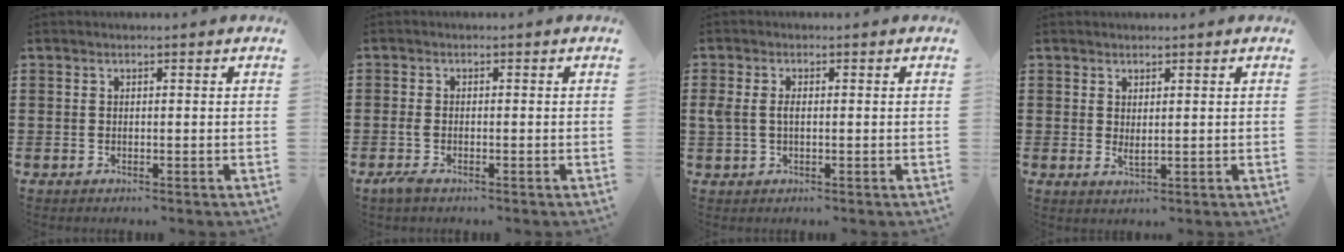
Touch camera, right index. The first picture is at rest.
{"total": 1.7, "force": [-1.0, 0.6, 1.2], "torque": [-0.031, -0.004, -0.023]}
{"total": 2.3, "force": [0.0, 1.3, 1.9], "torque": [-0.054, 0.000, -0.005]}
{"total": 1.6, "force": [0.9, 0.4, 1.2], "torque": [-0.024, -0.001, 0.016]}